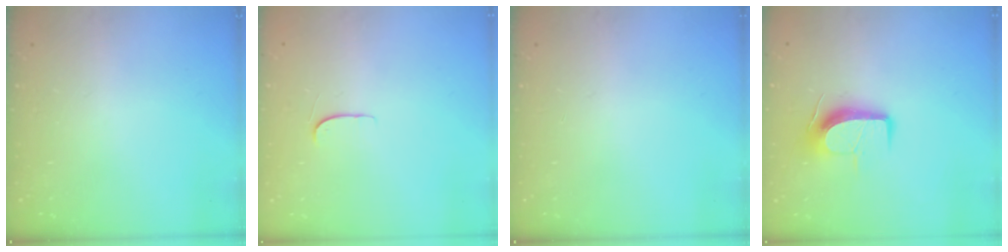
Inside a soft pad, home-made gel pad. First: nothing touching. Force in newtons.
{"total": 4.3, "press": 4.3, "slide": 0.5}
{"total": 0.0}
{"total": 10.5, "press": 10.5, "slide": 0.9}